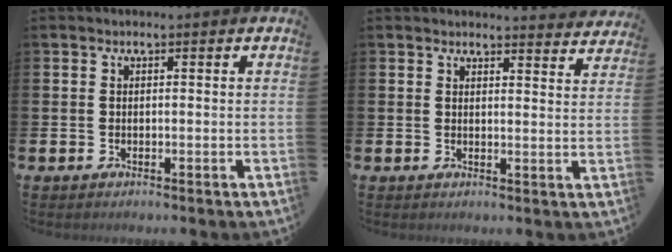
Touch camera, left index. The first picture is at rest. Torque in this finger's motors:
{"motor_torque": [0.23, -1.23, -0.07, 0.00]}